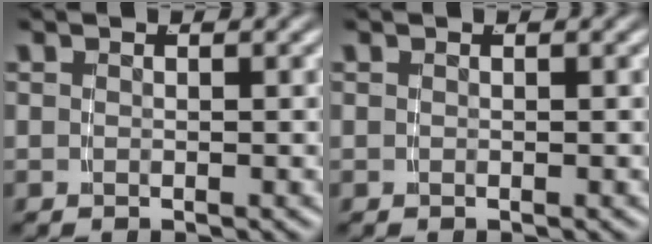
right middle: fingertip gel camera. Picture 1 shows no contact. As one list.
[{"total": 0.0}]